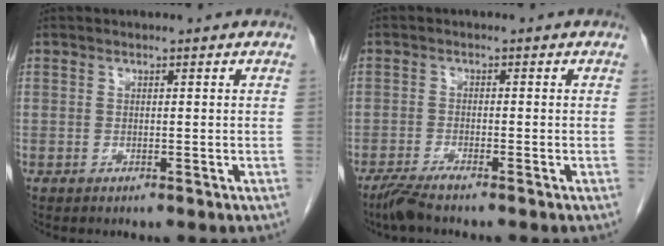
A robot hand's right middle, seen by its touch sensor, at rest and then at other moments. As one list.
[{"total": 3.1, "force": [-2.6, -0.2, 1.7], "torque": [-0.041, -0.009, -0.057]}]